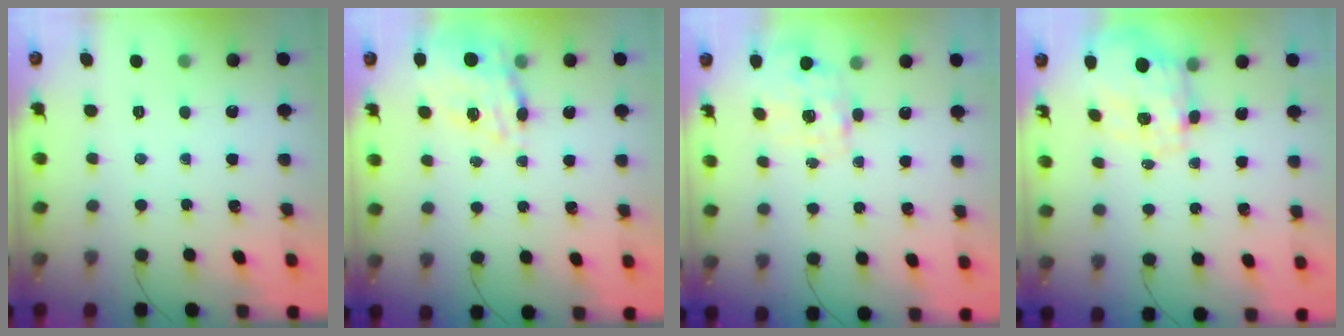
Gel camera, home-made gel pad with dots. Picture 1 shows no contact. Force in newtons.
{"total": 15.6, "press": 15.2, "slide": 3.4}
{"total": 4.9, "press": 4.8, "slide": 0.9}
{"total": 4.0, "press": 3.7, "slide": 1.5}